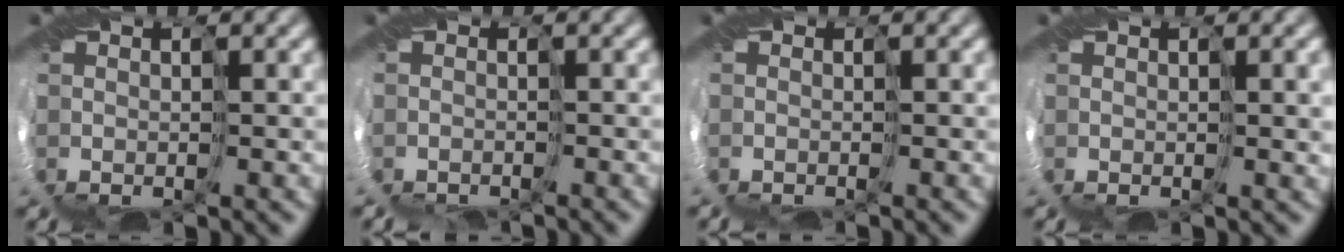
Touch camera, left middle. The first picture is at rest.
{"total": 4.1, "force": [-3.4, -1.3, -1.8], "torque": [0.007, -0.019, -0.037]}
{"total": 3.4, "force": [-2.4, -1.6, -1.9], "torque": [0.015, -0.021, -0.018]}
{"total": 2.3, "force": [0.4, 0.6, 2.2], "torque": [-0.028, 0.003, 0.010]}